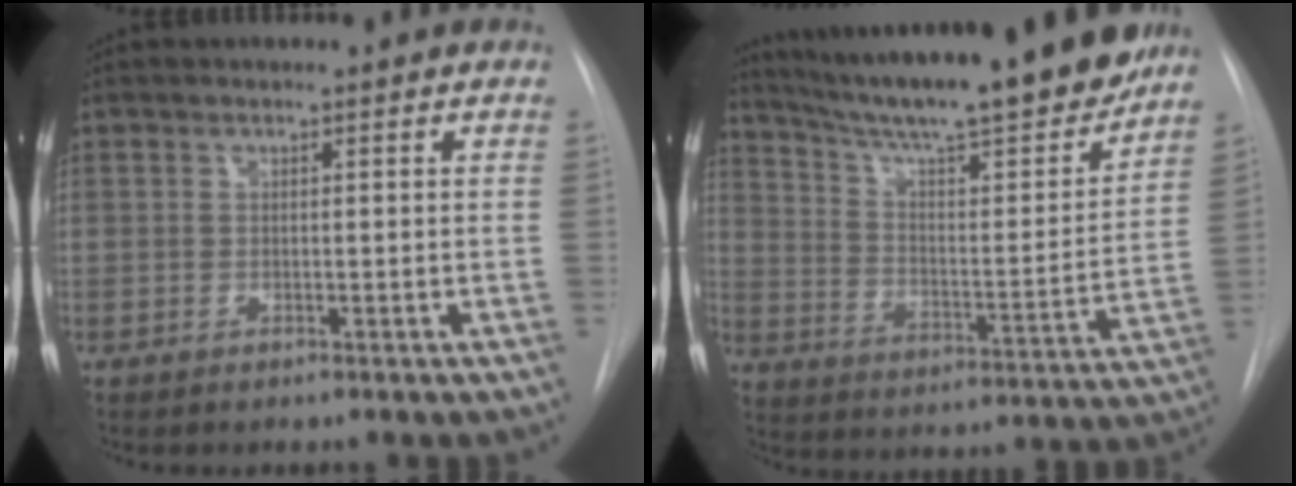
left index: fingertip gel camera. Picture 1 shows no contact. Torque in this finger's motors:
{"motor_torque": [0.33, -0.78, 0.43, 0.14]}